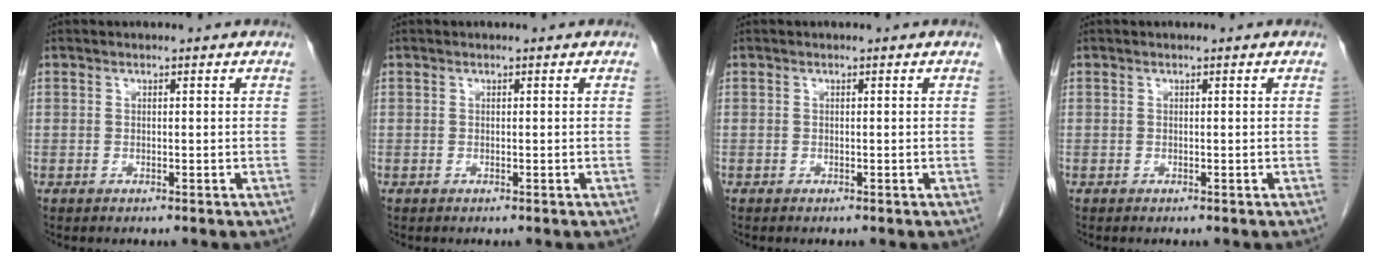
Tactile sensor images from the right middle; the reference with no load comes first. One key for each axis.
{"total": 0.0}
{"total": 0.0}
{"total": 0.0}